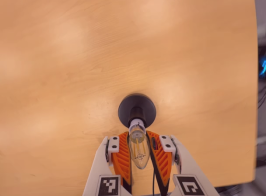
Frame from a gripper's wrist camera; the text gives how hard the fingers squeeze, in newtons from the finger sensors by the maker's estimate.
{"total": 20.7, "left": 18.9, "right": 22.6}